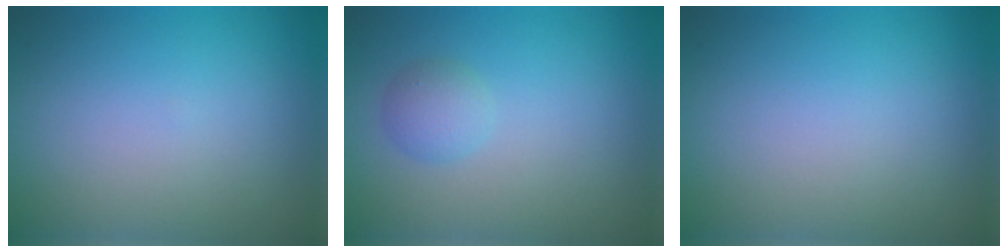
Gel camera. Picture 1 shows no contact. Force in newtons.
{"total": 1.7, "press": 1.7, "slide": 0.1}
{"total": 0.0}